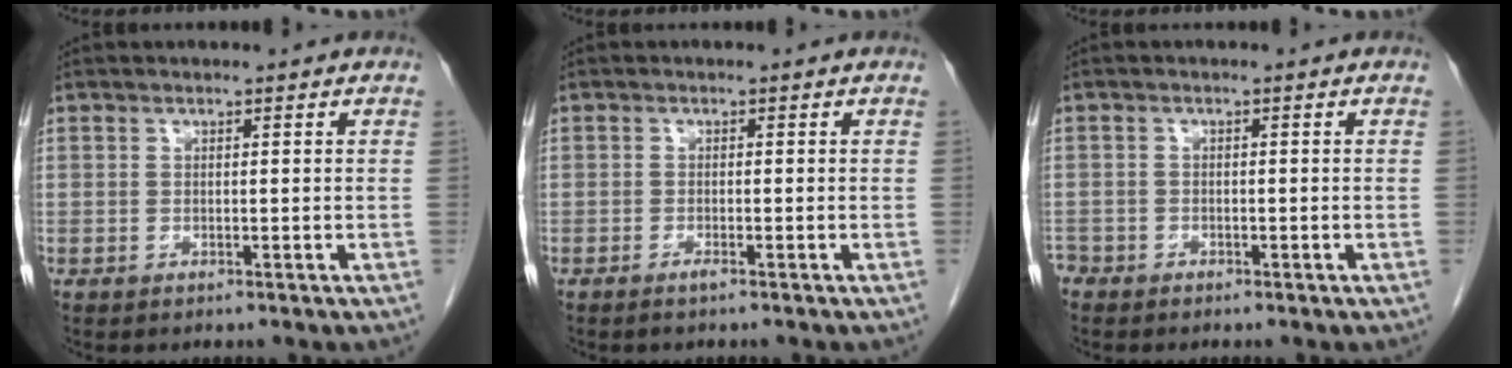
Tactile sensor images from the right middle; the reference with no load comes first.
{"total": 1.0, "force": [-0.8, -0.1, 0.6], "torque": [-0.014, -0.001, -0.015]}
{"total": 2.2, "force": [-1.8, 1.2, 0.3], "torque": [-0.011, 0.001, -0.034]}